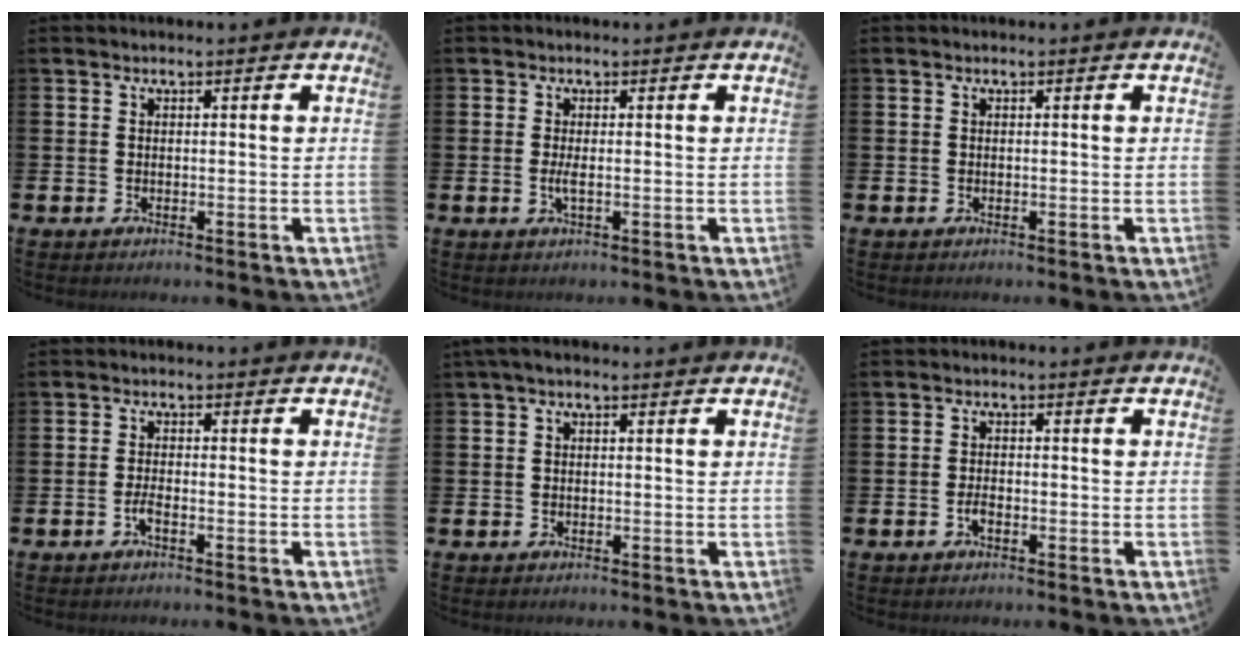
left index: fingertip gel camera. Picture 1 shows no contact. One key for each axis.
{"total": 1.4, "fx": -0.2, "fy": 0.2, "fz": 1.4, "tx": -0.029, "ty": -0.001, "tz": -0.003}
{"total": 0.0}
{"total": 1.6, "fx": -1.0, "fy": 0.3, "fz": 1.2, "tx": -0.028, "ty": 0.000, "tz": -0.016}
{"total": 0.8, "fx": 0.2, "fy": 0.3, "fz": 0.7, "tx": -0.010, "ty": 0.002, "tz": 0.001}
{"total": 1.5, "fx": -0.7, "fy": 0.6, "fz": 1.1, "tx": -0.026, "ty": 0.002, "tz": -0.014}